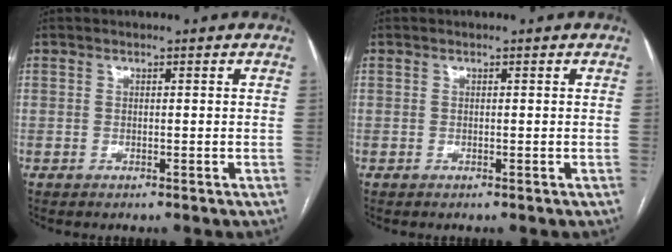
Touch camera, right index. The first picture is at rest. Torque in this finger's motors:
{"motor_torque": [0.00, 0.00, 0.00, 0.00]}